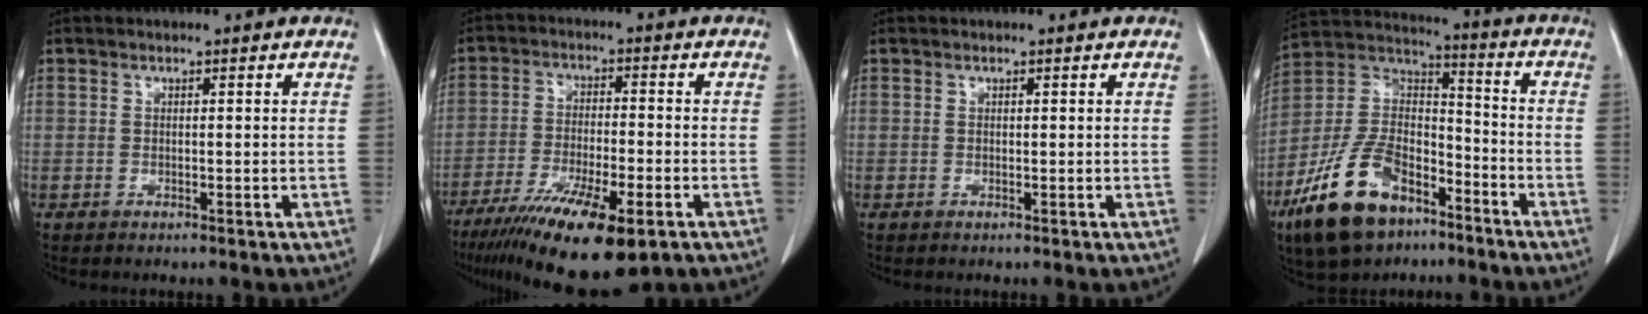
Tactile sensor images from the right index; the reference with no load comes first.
{"total": 15.9, "force": [-9.9, 3.1, 12.0], "torque": [-0.200, -0.036, -0.162]}
{"total": 0.0}
{"total": 17.5, "force": [-10.6, 8.6, 10.9], "torque": [-0.234, 0.012, -0.194]}